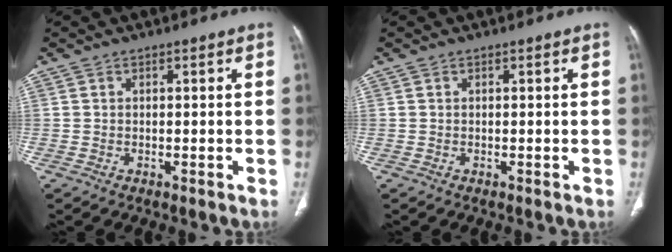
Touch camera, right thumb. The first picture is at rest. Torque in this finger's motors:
{"motor_torque": [-0.11, 0.11, -0.10, 0.07, 0.00]}